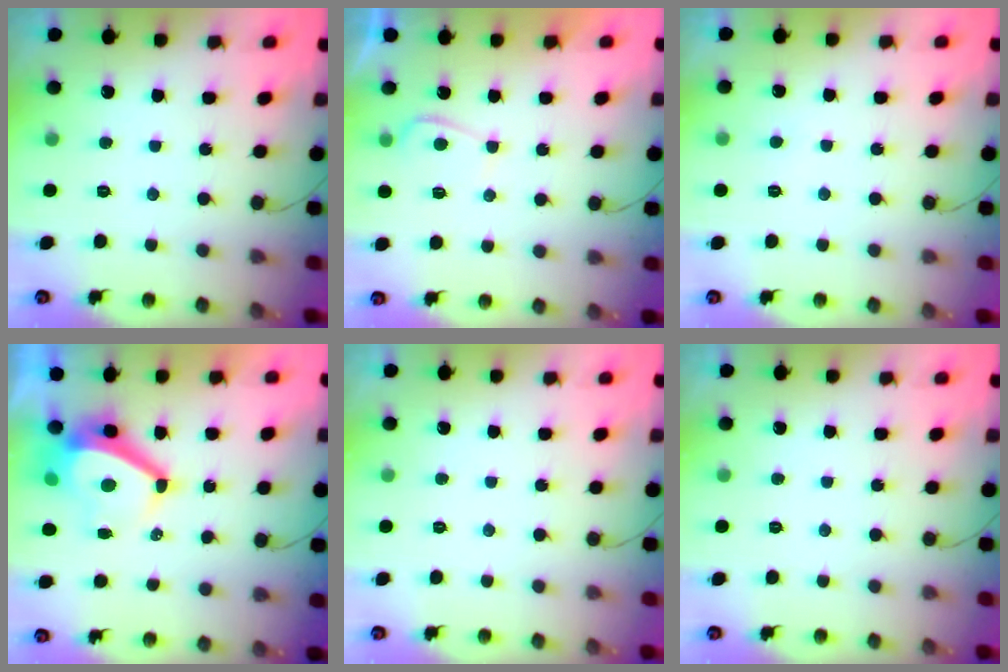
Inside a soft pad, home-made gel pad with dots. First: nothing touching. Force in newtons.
{"total": 2.3, "press": 2.2, "slide": 0.8}
{"total": 2.0, "press": 2.0, "slide": 0.2}
{"total": 9.6, "press": 9.6, "slide": 1.0}
{"total": 0.0}
{"total": 0.0}